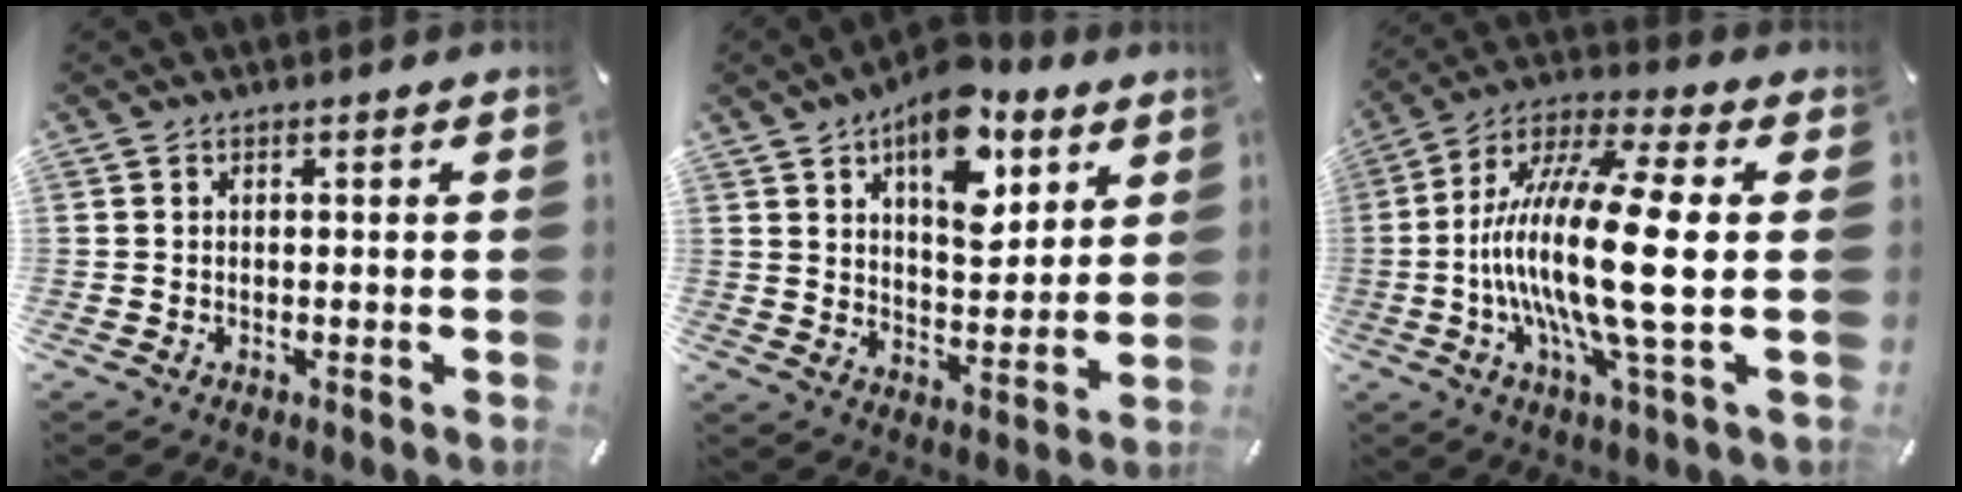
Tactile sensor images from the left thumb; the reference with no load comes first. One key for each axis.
{"total": 14.3, "fx": 8.2, "fy": 7.9, "fz": 8.5, "tx": -0.116, "ty": -0.039, "tz": 0.143}
{"total": 21.2, "fx": -1.4, "fy": 3.9, "fz": 20.8, "tx": -0.438, "ty": -0.017, "tz": -0.037}